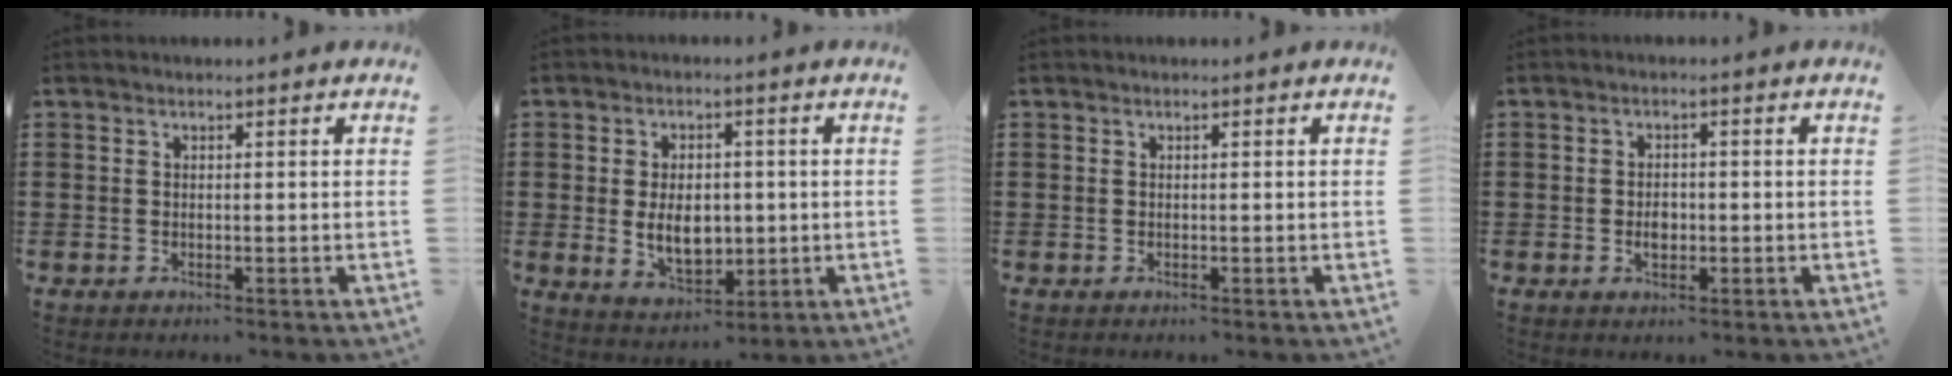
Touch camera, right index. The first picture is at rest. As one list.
[{"total": 6.9, "force": [-0.2, 4.6, 5.1], "torque": [-0.090, -0.002, -0.011]}, {"total": 0.0}, {"total": 2.3, "force": [-0.4, 1.4, 1.8], "torque": [-0.035, 0.002, -0.008]}]